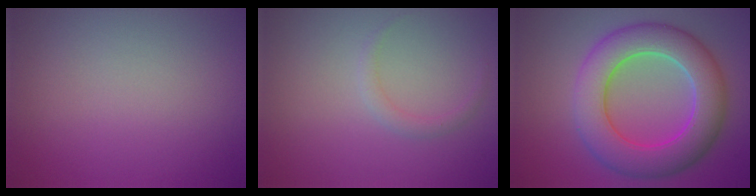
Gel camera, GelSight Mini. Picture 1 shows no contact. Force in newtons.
{"total": 1.1, "press": 1.1, "slide": 0.0}
{"total": 8.3, "press": 8.3, "slide": 0.4}